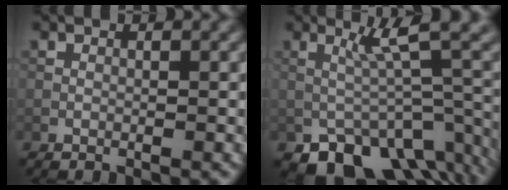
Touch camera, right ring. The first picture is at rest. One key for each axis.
{"total": 7.2, "fx": -4.0, "fy": 2.7, "fz": 5.3, "tx": -0.070, "ty": -0.003, "tz": -0.052}